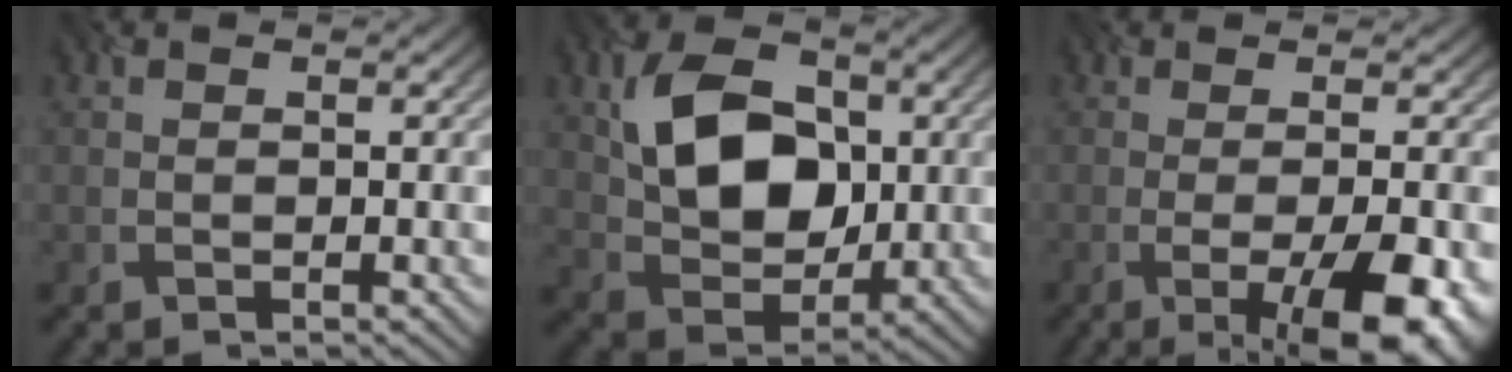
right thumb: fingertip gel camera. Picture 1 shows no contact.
{"total": 9.5, "force": [1.6, 7.1, 6.2], "torque": [-0.132, 0.009, 0.033]}
{"total": 12.3, "force": [-4.7, 3.8, 10.6], "torque": [-0.124, 0.005, -0.056]}